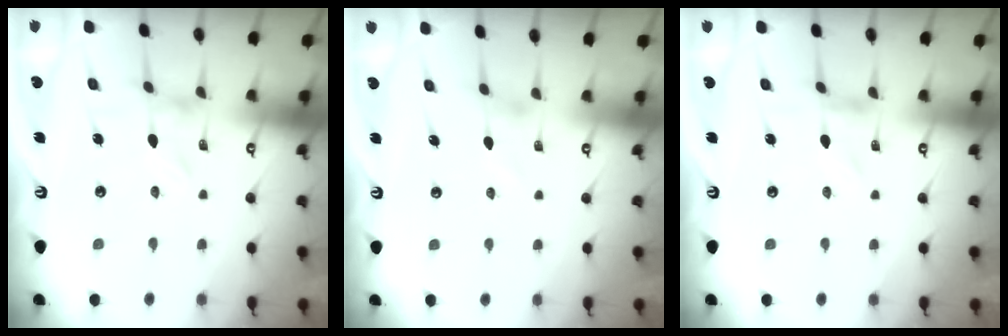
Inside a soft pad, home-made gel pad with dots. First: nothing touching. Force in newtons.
{"total": 1.0, "press": 0.9, "slide": 0.3}
{"total": 0.0}